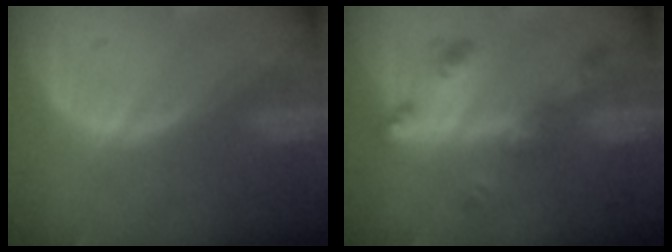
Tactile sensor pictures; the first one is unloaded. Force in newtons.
{"total": 6.3, "press": 5.6, "slide": 3.0}